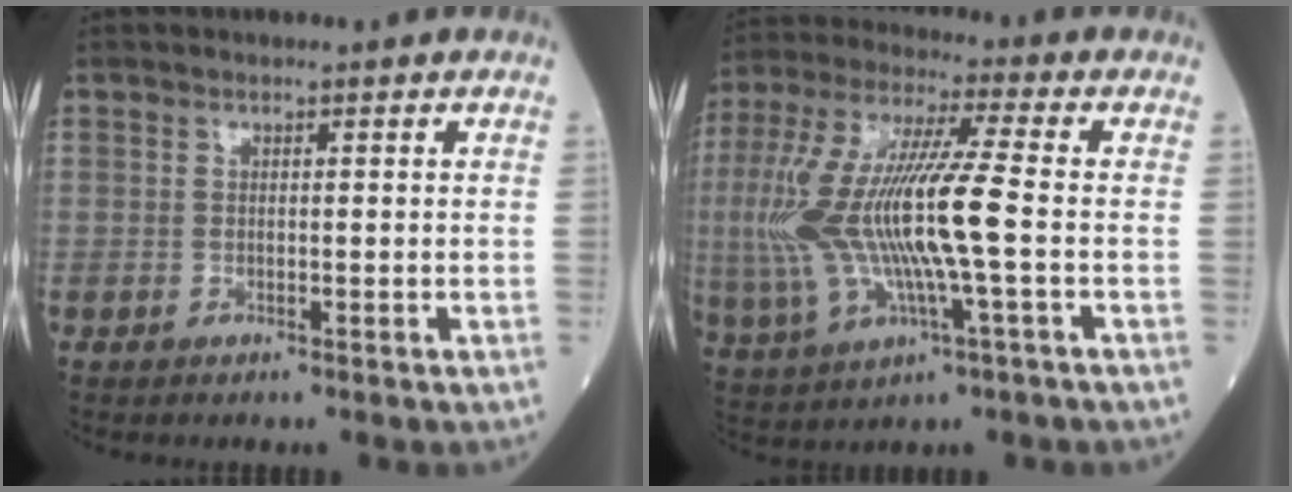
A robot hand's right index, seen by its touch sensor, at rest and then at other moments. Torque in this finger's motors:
{"motor_torque": [1.39, -0.75, 1.06, 0.21]}